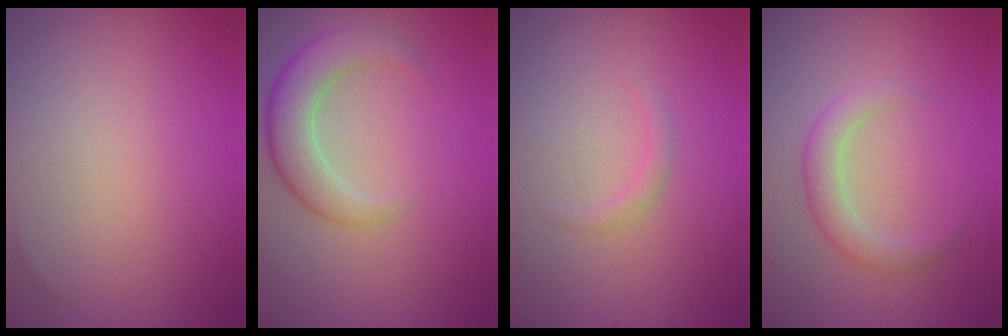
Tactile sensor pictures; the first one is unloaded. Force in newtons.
{"total": 5.3, "press": 5.3, "slide": 0.1}
{"total": 0.9, "press": 0.9, "slide": 0.1}
{"total": 2.5, "press": 2.5, "slide": 0.2}